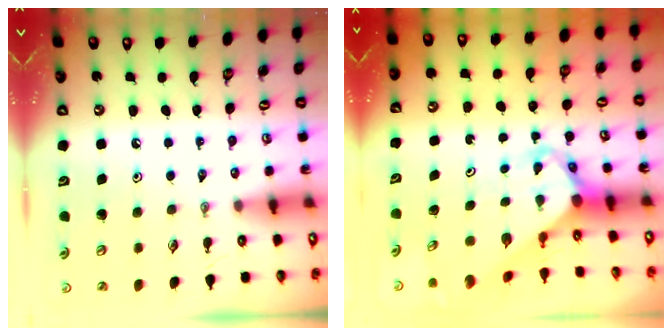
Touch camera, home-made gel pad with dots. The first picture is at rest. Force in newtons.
{"total": 4.3, "press": 4.3, "slide": 0.2}